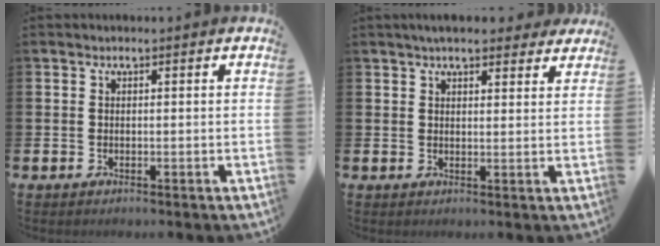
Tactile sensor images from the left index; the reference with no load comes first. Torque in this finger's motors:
{"motor_torque": [1.19, -0.95, 0.39, 0.13]}